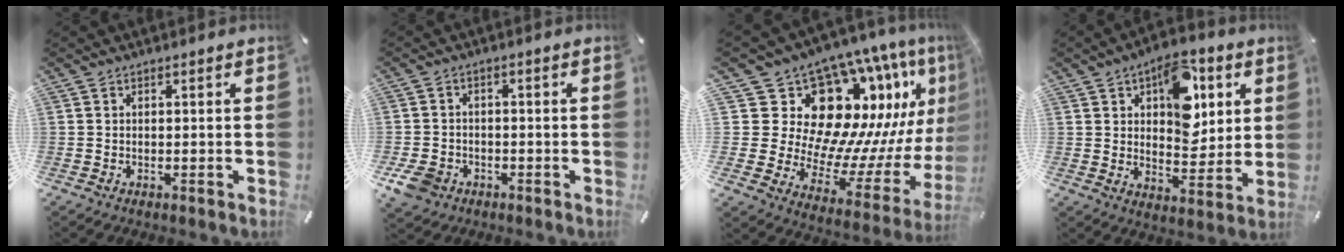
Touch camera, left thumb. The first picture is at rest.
{"total": 5.7, "force": [-2.8, 4.4, 2.3], "torque": [-0.060, 0.011, -0.053]}
{"total": 21.1, "force": [13.8, 11.5, 11.2], "torque": [-0.142, -0.170, 0.268]}
{"total": 15.0, "force": [6.1, 9.5, 9.9], "torque": [-0.124, -0.017, 0.104]}